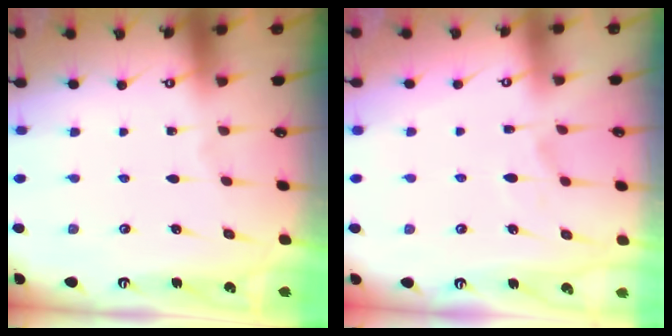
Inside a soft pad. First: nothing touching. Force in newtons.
{"total": 5.4, "press": 5.3, "slide": 1.2}